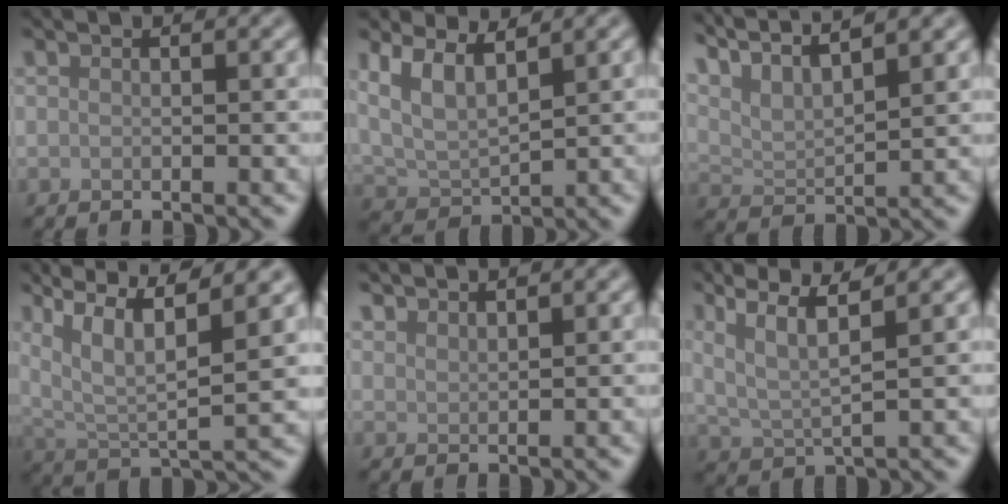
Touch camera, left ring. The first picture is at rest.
{"total": 4.9, "force": [2.8, 2.1, 3.4], "torque": [-0.078, 0.001, 0.056]}
{"total": 7.8, "force": [5.9, 2.0, 4.7], "torque": [-0.098, 0.023, 0.090]}
{"total": 9.8, "force": [5.5, 2.7, 7.7], "torque": [-0.157, 0.010, 0.102]}
{"total": 2.1, "force": [2.1, 0.1, 0.2], "torque": [0.001, 0.002, 0.036]}
{"total": 4.9, "force": [2.8, 1.2, 3.9], "torque": [-0.072, 0.006, 0.055]}